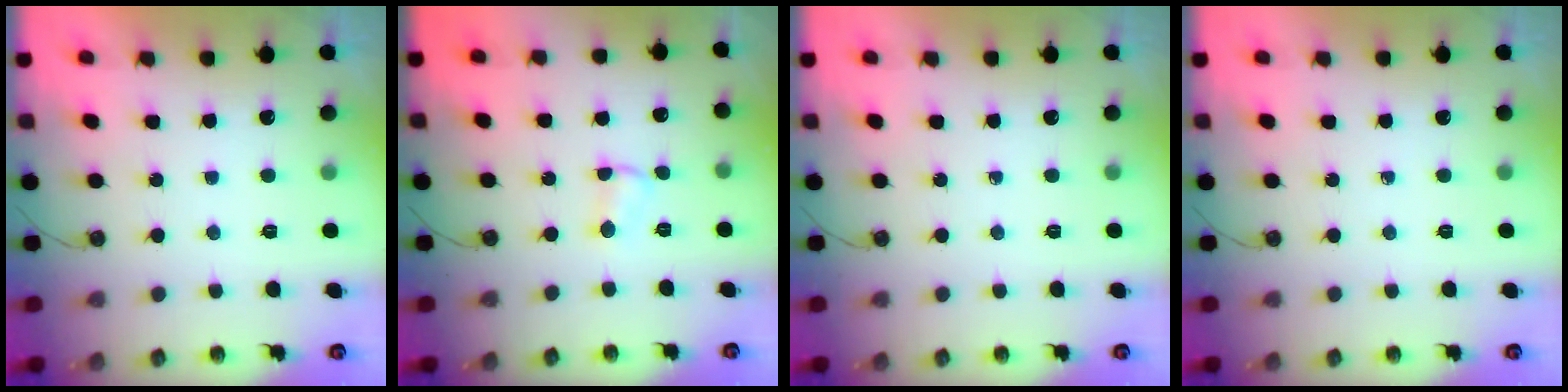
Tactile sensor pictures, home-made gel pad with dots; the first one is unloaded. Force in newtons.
{"total": 2.9, "press": 2.9, "slide": 0.5}
{"total": 0.0}
{"total": 0.0}